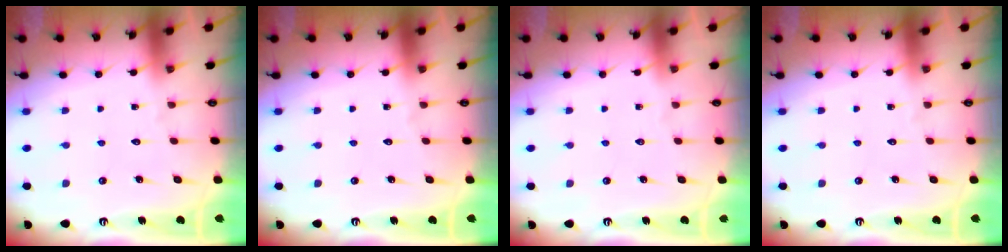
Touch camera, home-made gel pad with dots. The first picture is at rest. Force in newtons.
{"total": 0.0}
{"total": 0.0}
{"total": 0.0}